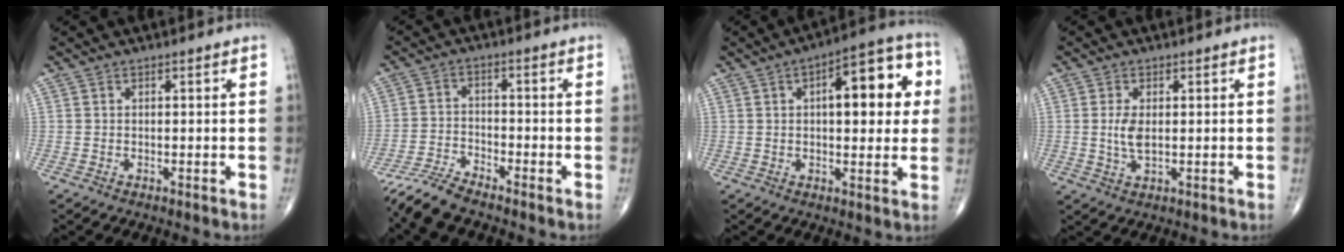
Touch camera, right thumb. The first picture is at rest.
{"total": 6.1, "force": [-5.7, 0.7, 2.1], "torque": [-0.051, 0.017, -0.116]}
{"total": 14.8, "force": [3.0, 6.2, 13.1], "torque": [-0.138, 0.020, 0.035]}
{"total": 3.7, "force": [0.3, 1.7, 3.3], "torque": [-0.070, -0.010, 0.008]}